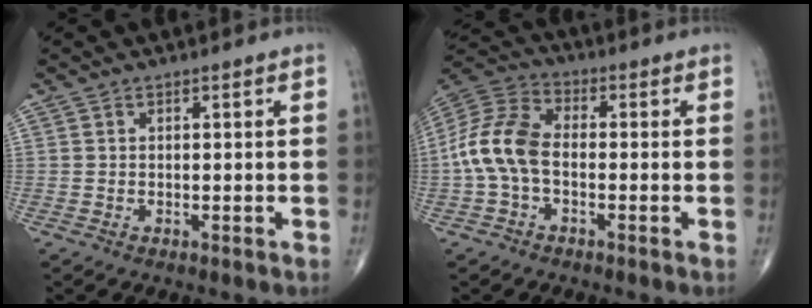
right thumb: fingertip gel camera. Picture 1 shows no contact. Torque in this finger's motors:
{"motor_torque": [0.04, 0.26, 0.76, -0.18, 0.24]}